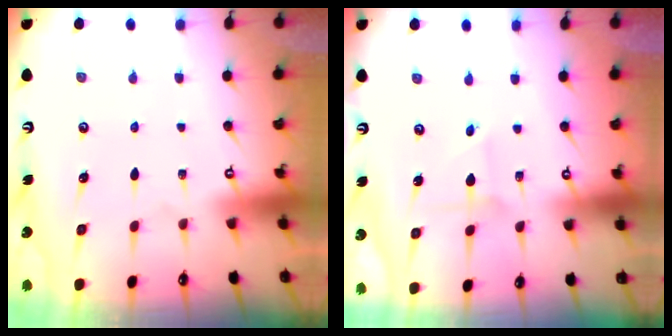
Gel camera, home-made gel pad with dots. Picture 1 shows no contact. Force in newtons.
{"total": 1.8, "press": 1.8, "slide": 0.1}